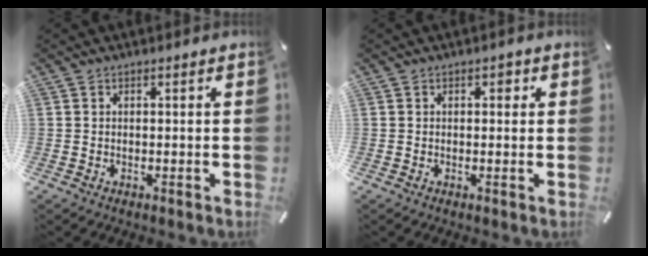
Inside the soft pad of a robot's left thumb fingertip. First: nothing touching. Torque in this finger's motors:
{"motor_torque": [0.02, 0.45, 0.08, -0.40, -0.01]}